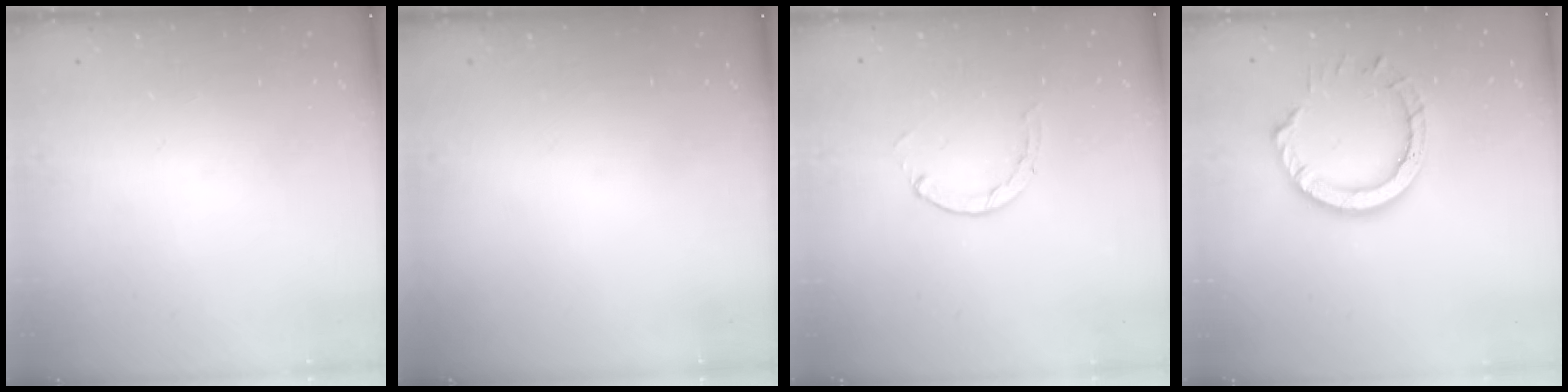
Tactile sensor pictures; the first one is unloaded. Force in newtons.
{"total": 0.0}
{"total": 0.6, "press": 0.6, "slide": 0.2}
{"total": 10.6, "press": 10.6, "slide": 0.9}